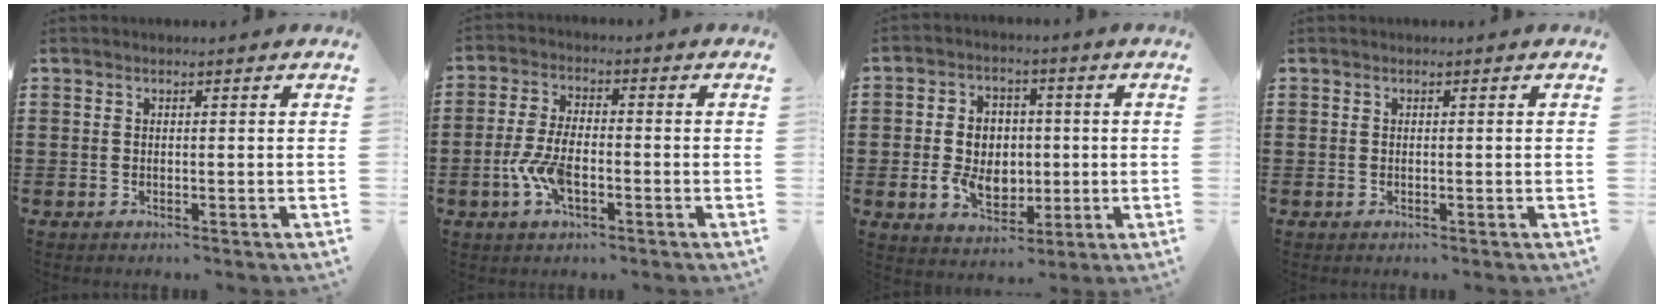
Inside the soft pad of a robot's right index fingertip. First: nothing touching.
{"total": 6.4, "force": [-2.0, 2.9, 5.3], "torque": [-0.124, -0.003, -0.043]}
{"total": 7.6, "force": [-0.5, 6.0, 4.5], "torque": [-0.087, 0.011, -0.012]}
{"total": 0.0}